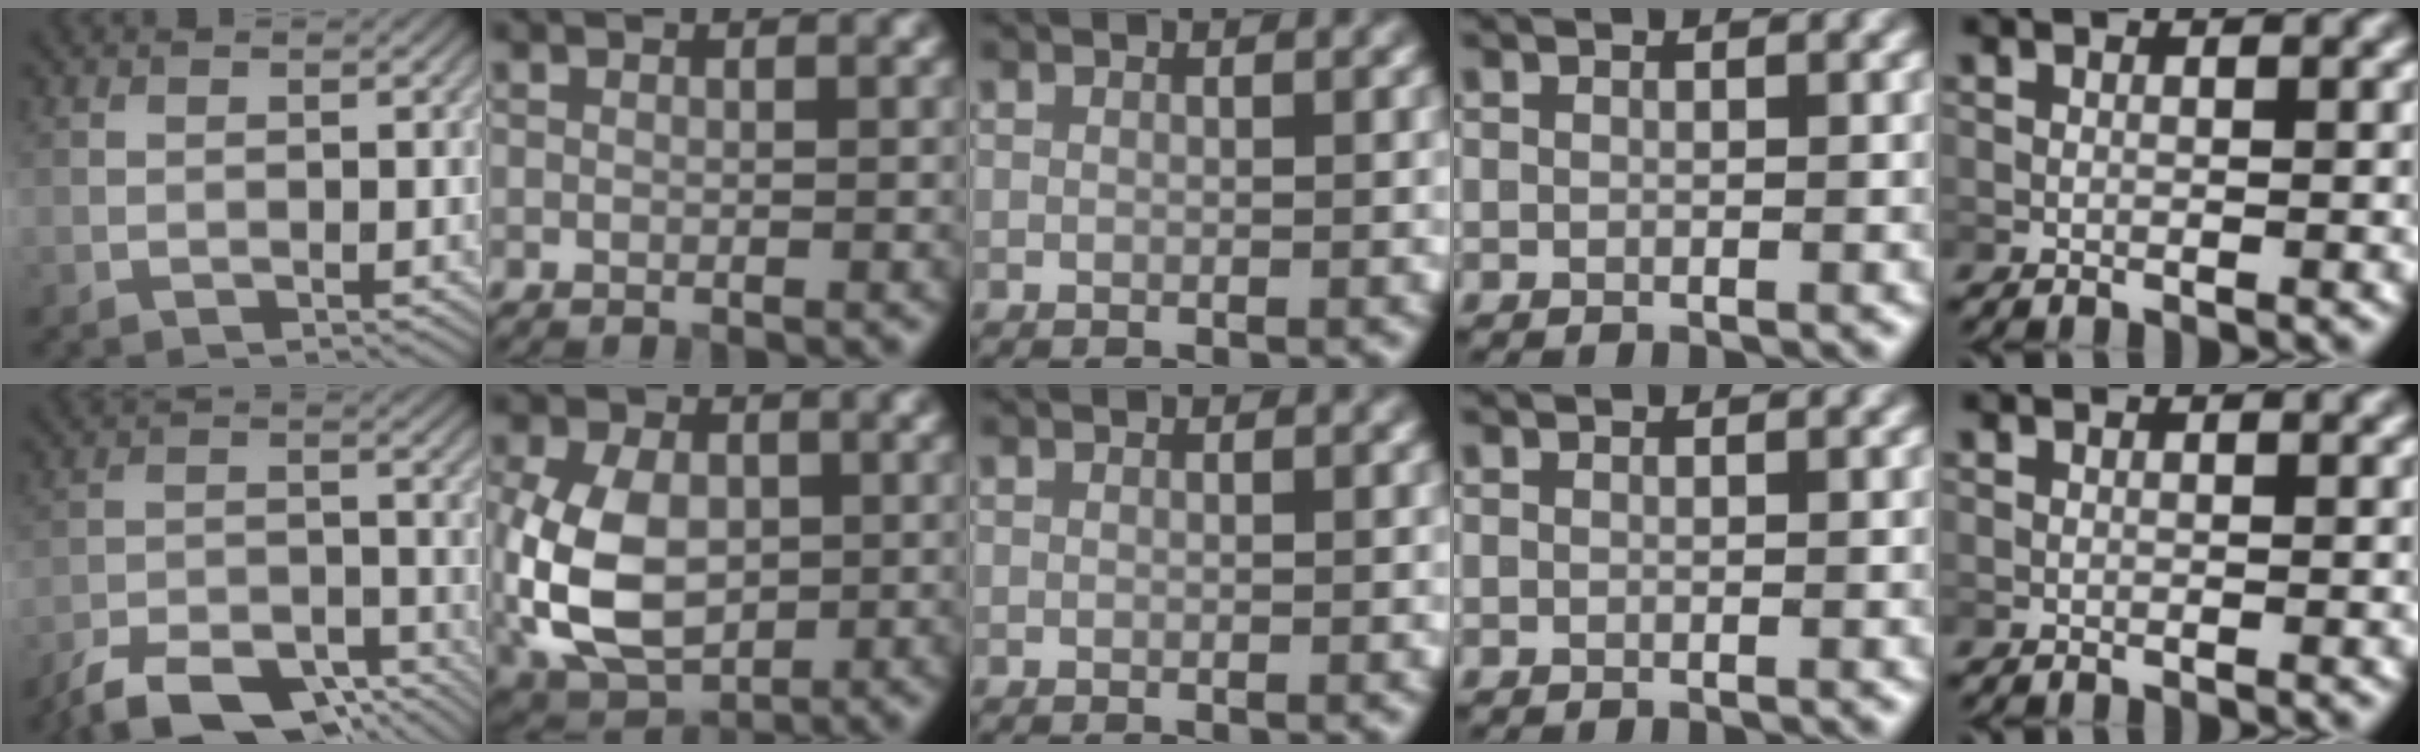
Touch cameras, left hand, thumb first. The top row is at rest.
{"thumb": {"total": 11.6, "force": [-9.2, 4.3, 5.6], "torque": [-0.096, -0.014, -0.156]}, "index": {"total": 9.5, "force": [-1.0, 6.3, 7.1], "torque": [-0.162, -0.003, -0.026]}}